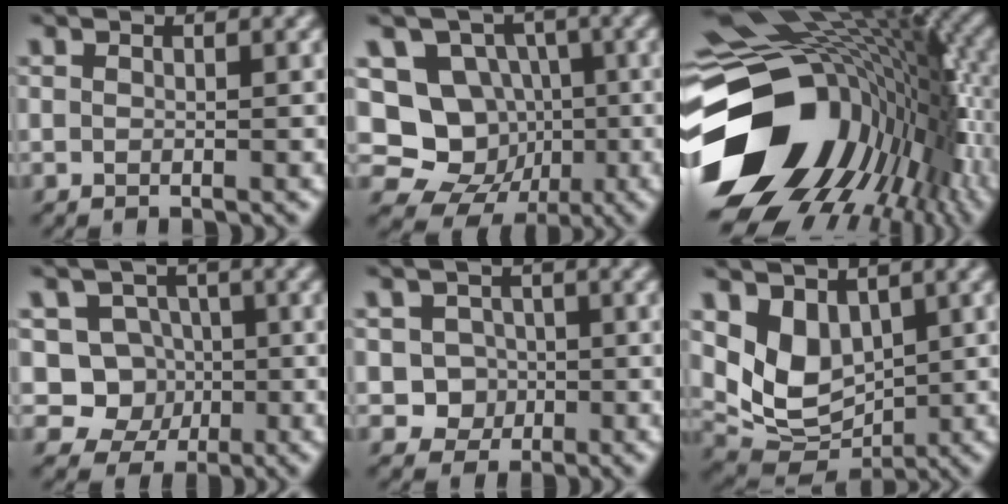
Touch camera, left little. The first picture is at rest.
{"total": 12.6, "force": [-1.8, 11.7, 4.3], "torque": [-0.106, 0.017, -0.045]}
{"total": 17.7, "force": [-4.9, 12.4, 11.6], "torque": [-0.234, -0.022, -0.075]}
{"total": 4.5, "force": [-0.4, 4.3, 1.5], "torque": [-0.005, -0.003, -0.027]}
{"total": 2.8, "force": [-0.5, 2.6, 0.9], "torque": [-0.002, -0.002, -0.015]}
{"total": 5.5, "force": [1.7, 4.0, 3.5], "torque": [-0.068, -0.021, 0.034]}